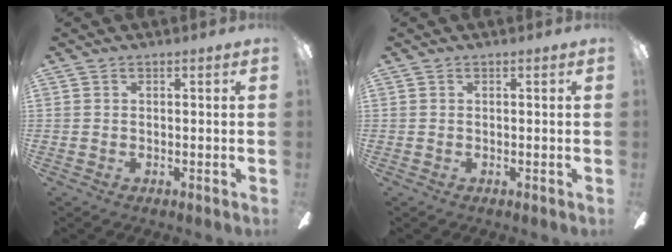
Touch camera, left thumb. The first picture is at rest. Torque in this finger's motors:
{"motor_torque": [0.00, 0.00, 0.00, 0.00, 0.00]}